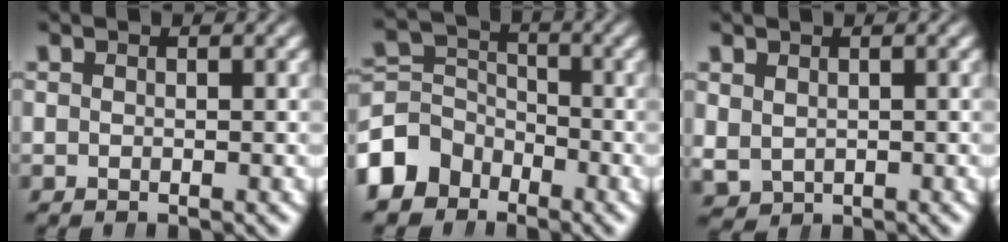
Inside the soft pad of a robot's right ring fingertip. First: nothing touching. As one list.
[{"total": 6.6, "force": [-2.5, 5.6, 2.4], "torque": [-0.056, -0.031, -0.037]}, {"total": 2.4, "force": [0.0, 2.3, 0.8], "torque": [-0.021, -0.022, 0.020]}]